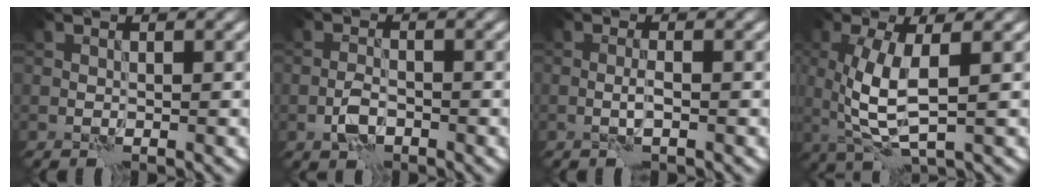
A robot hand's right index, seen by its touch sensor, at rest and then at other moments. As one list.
[{"total": 2.3, "force": [-1.1, 1.2, 1.6], "torque": [-0.030, 0.005, -0.027]}, {"total": 1.2, "force": [-0.4, 0.0, 1.1], "torque": [-0.024, 0.003, -0.011]}, {"total": 5.6, "force": [0.6, 1.8, 5.2], "torque": [-0.123, -0.007, 0.014]}]